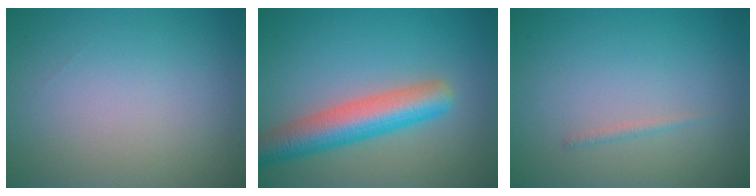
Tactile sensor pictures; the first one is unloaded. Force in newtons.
{"total": 6.2, "press": 6.2, "slide": 0.3}
{"total": 0.6, "press": 0.6, "slide": 0.1}